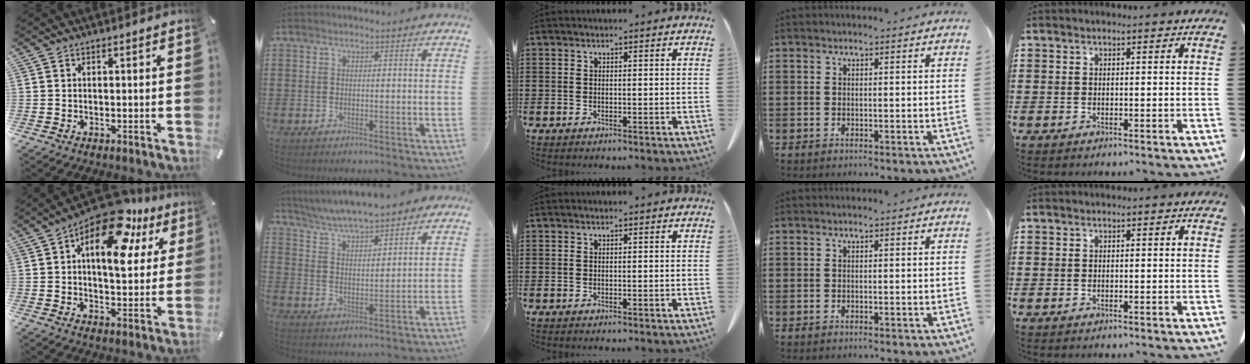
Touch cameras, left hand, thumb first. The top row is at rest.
{"thumb": {"total": 17.6, "force": [9.0, 8.7, 12.4], "torque": [-0.188, -0.046, 0.149]}, "index": {"total": 5.5, "force": [5.3, 0.4, 1.3], "torque": [-0.050, -0.023, 0.094]}}